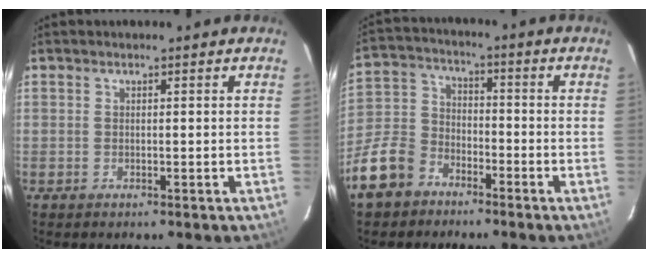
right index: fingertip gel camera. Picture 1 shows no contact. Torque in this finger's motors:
{"motor_torque": [0.20, 0.02, -0.38, -0.21]}